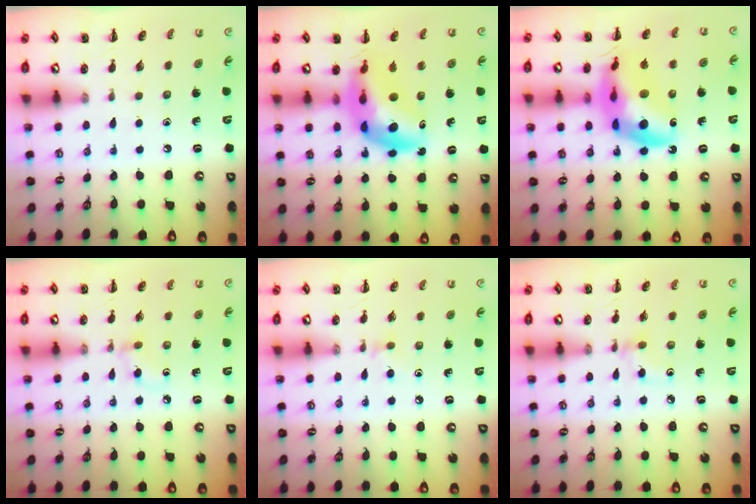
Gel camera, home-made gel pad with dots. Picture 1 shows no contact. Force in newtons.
{"total": 12.9, "press": 12.3, "slide": 3.8}
{"total": 18.9, "press": 18.3, "slide": 4.4}
{"total": 5.1, "press": 4.8, "slide": 1.8}
{"total": 3.6, "press": 3.3, "slide": 1.5}
{"total": 2.8, "press": 2.6, "slide": 1.0}